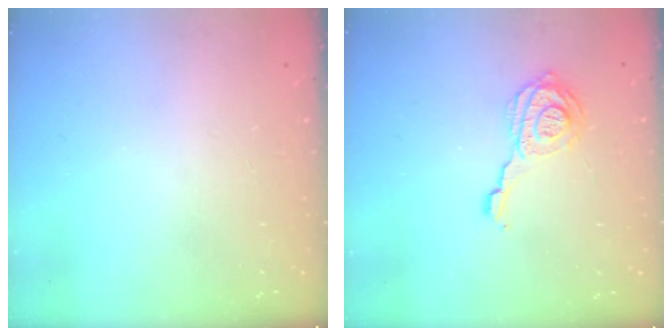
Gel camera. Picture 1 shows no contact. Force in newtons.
{"total": 12.7, "press": 12.6, "slide": 1.8}